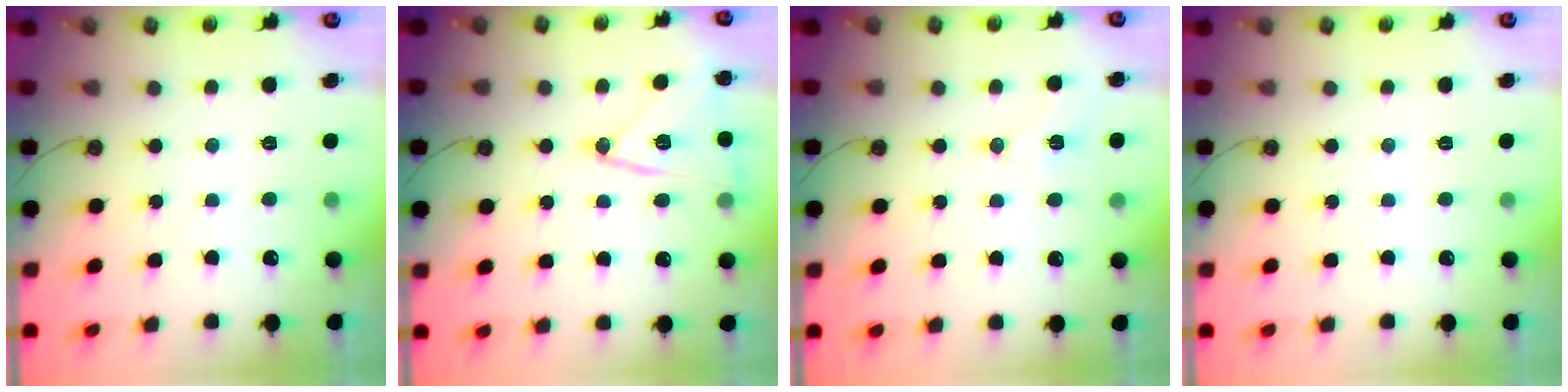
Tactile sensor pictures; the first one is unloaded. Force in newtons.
{"total": 14.7, "press": 14.7, "slide": 0.5}
{"total": 8.8, "press": 8.1, "slide": 3.6}
{"total": 0.0}